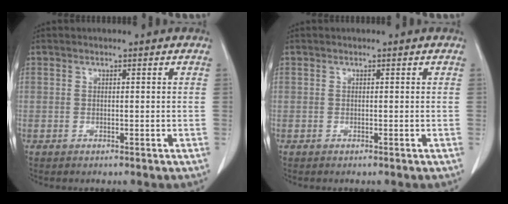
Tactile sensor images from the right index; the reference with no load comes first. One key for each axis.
{"total": 0.0}